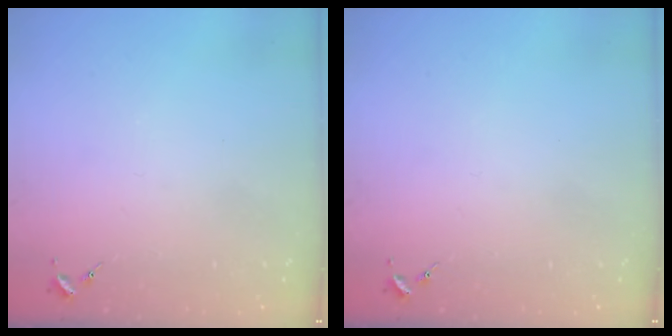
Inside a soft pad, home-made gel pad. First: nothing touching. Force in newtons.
{"total": 0.0}